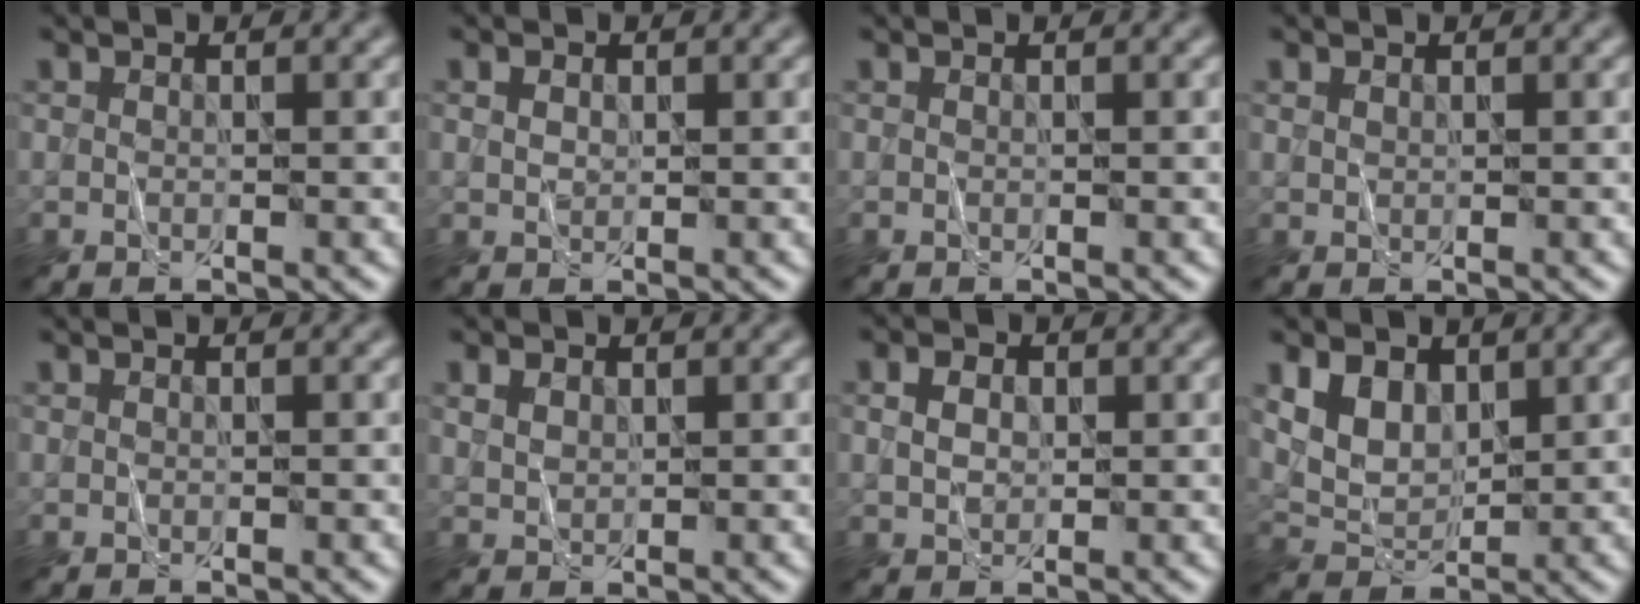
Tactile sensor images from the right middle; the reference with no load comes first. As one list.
[{"total": 1.1, "force": [0.4, 0.8, 0.7], "torque": [-0.012, 0.002, 0.008]}, {"total": 0.0}, {"total": 0.6, "force": [0.4, 0.3, 0.2], "torque": [-0.005, 0.001, 0.009]}, {"total": 0.0}, {"total": 1.7, "force": [0.9, 1.1, 0.9], "torque": [-0.020, 0.003, 0.019]}, {"total": 2.3, "force": [0.5, 1.7, 1.5], "torque": [-0.030, 0.003, 0.009]}, {"total": 3.7, "force": [1.7, 2.5, 2.2], "torque": [-0.050, -0.007, 0.035]}]